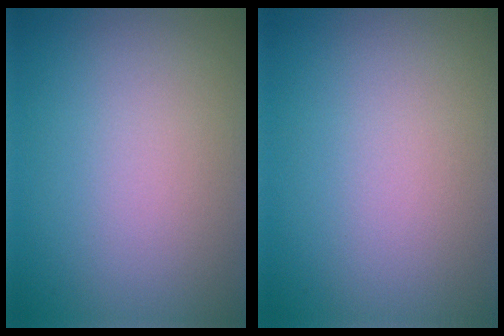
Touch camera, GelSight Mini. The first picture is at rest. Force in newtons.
{"total": 0.0}